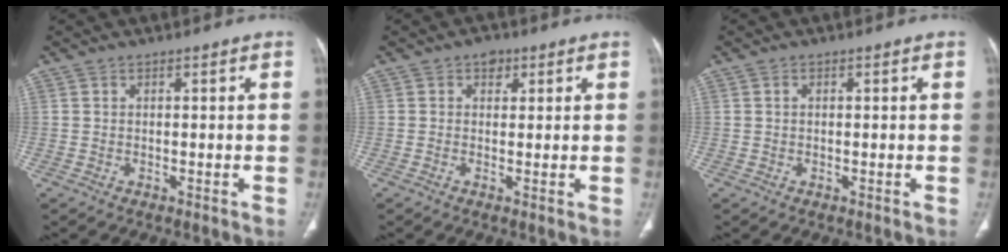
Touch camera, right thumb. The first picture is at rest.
{"total": 2.4, "force": [1.0, 1.8, 1.2], "torque": [-0.003, 0.000, 0.009]}
{"total": 0.5, "force": [0.1, 0.3, 0.4], "torque": [-0.008, 0.002, 0.003]}